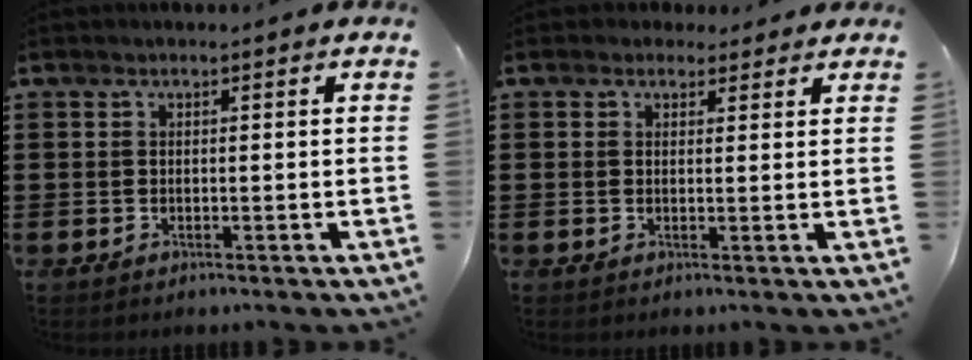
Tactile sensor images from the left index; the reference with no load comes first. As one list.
[{"total": 2.1, "force": [1.6, 1.2, 0.4], "torque": [-0.005, 0.004, 0.028]}]